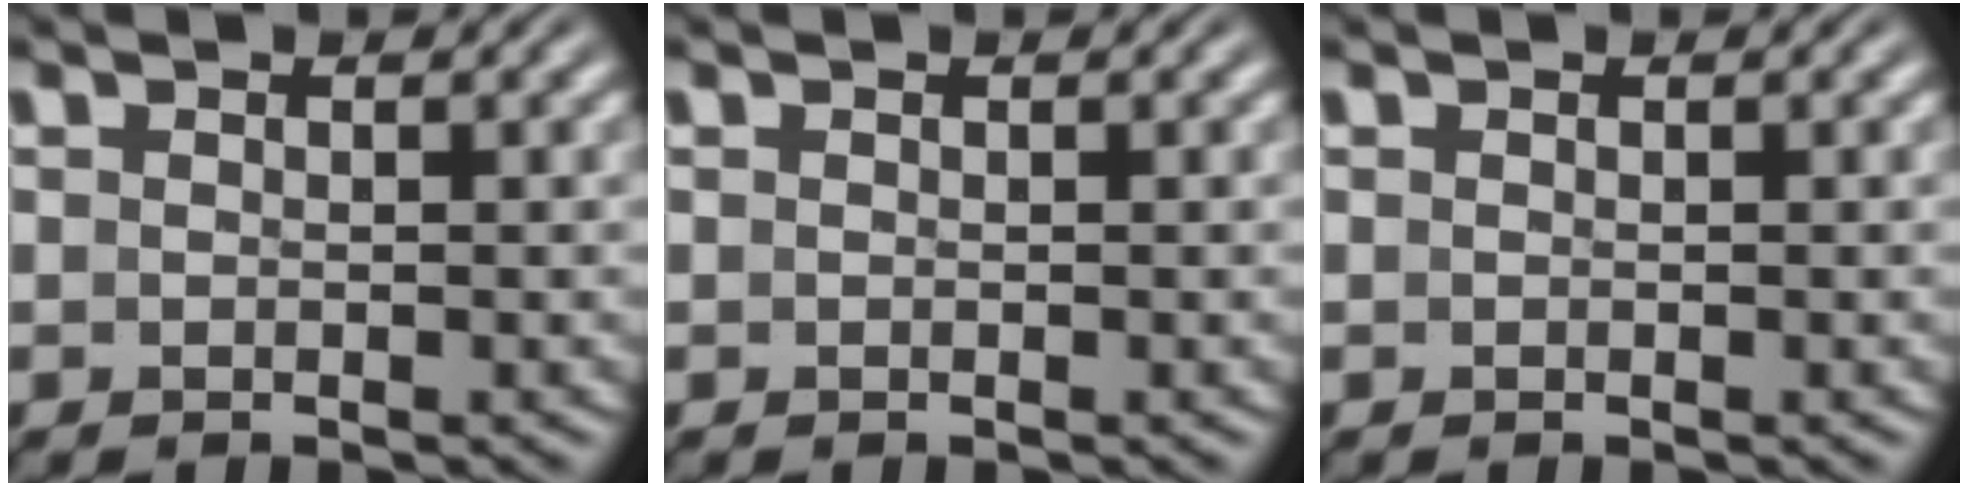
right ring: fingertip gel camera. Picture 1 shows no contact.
{"total": 0.0}
{"total": 0.0}